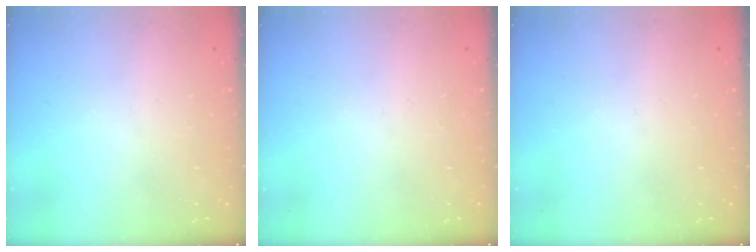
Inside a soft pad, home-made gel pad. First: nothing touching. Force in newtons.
{"total": 0.0}
{"total": 0.0}